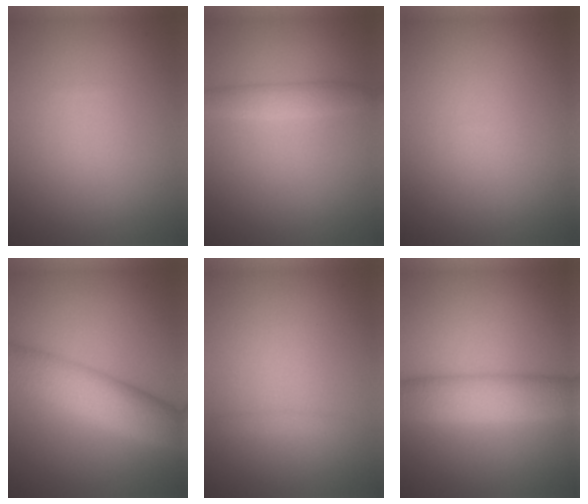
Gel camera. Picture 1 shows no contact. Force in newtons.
{"total": 2.1, "press": 2.1, "slide": 0.1}
{"total": 0.0}
{"total": 7.3, "press": 7.3, "slide": 0.2}
{"total": 0.5, "press": 0.5, "slide": 0.0}
{"total": 5.7, "press": 5.7, "slide": 0.2}